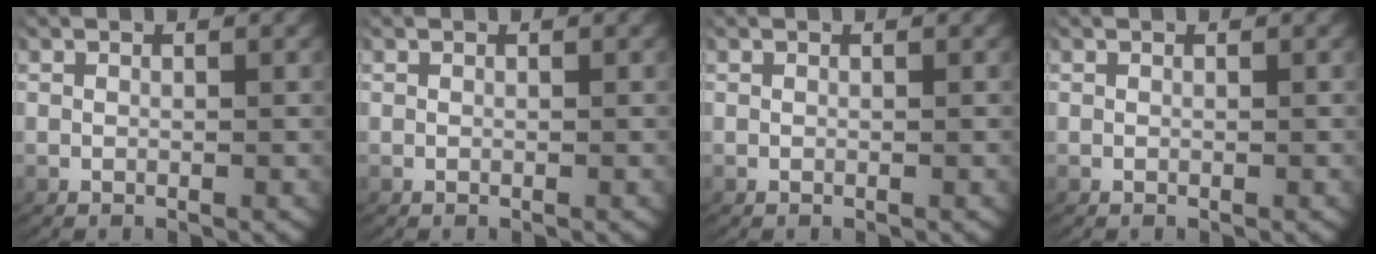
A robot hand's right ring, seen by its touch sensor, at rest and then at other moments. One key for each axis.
{"total": 0.0}
{"total": 0.0}
{"total": 0.0}